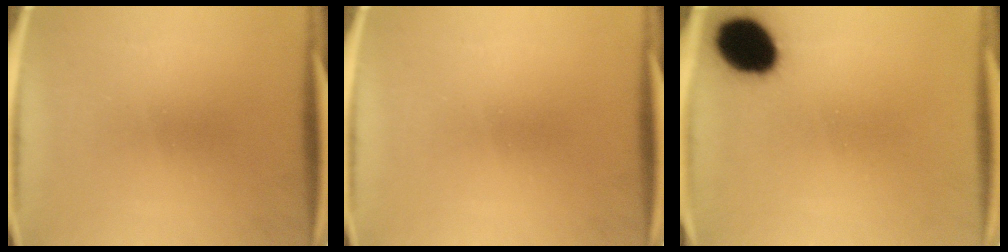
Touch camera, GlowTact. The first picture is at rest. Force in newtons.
{"total": 0.0}
{"total": 12.0}